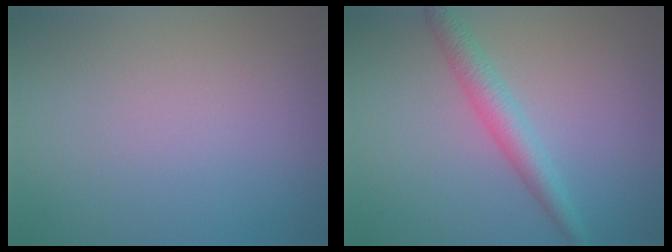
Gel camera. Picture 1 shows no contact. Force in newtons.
{"total": 2.9, "press": 2.9, "slide": 0.0}